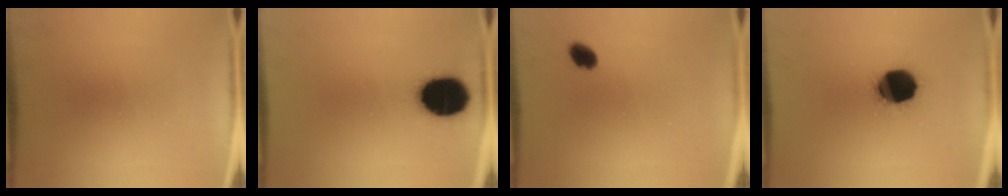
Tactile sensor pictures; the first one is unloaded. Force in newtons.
{"total": 16.4}
{"total": 2.8}
{"total": 13.7}